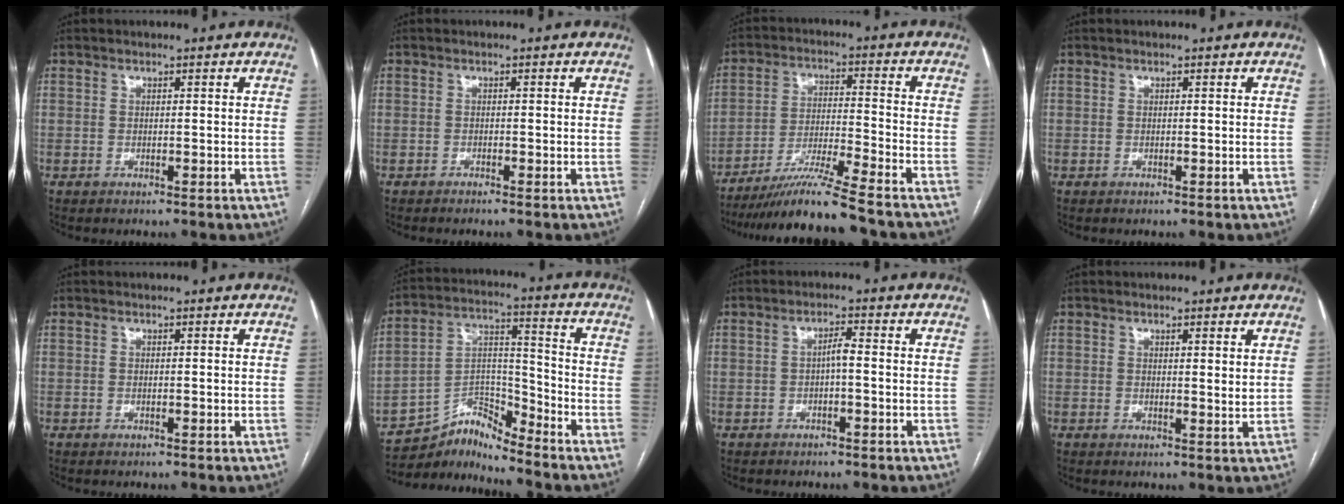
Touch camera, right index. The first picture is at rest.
{"total": 0.7, "force": [-0.6, -0.2, 0.3], "torque": [-0.006, 0.001, -0.011]}
{"total": 12.2, "force": [-10.3, -1.5, 6.2], "torque": [-0.102, -0.020, -0.178]}
{"total": 0.0}
{"total": 0.0}
{"total": 7.5, "force": [-7.5, 0.0, -0.4], "torque": [0.001, 0.043, -0.139]}
{"total": 2.0, "force": [-0.5, 0.3, 1.9], "torque": [-0.030, 0.006, -0.009]}
{"total": 1.6, "force": [1.2, 0.1, 1.1], "torque": [-0.017, -0.010, 0.015]}